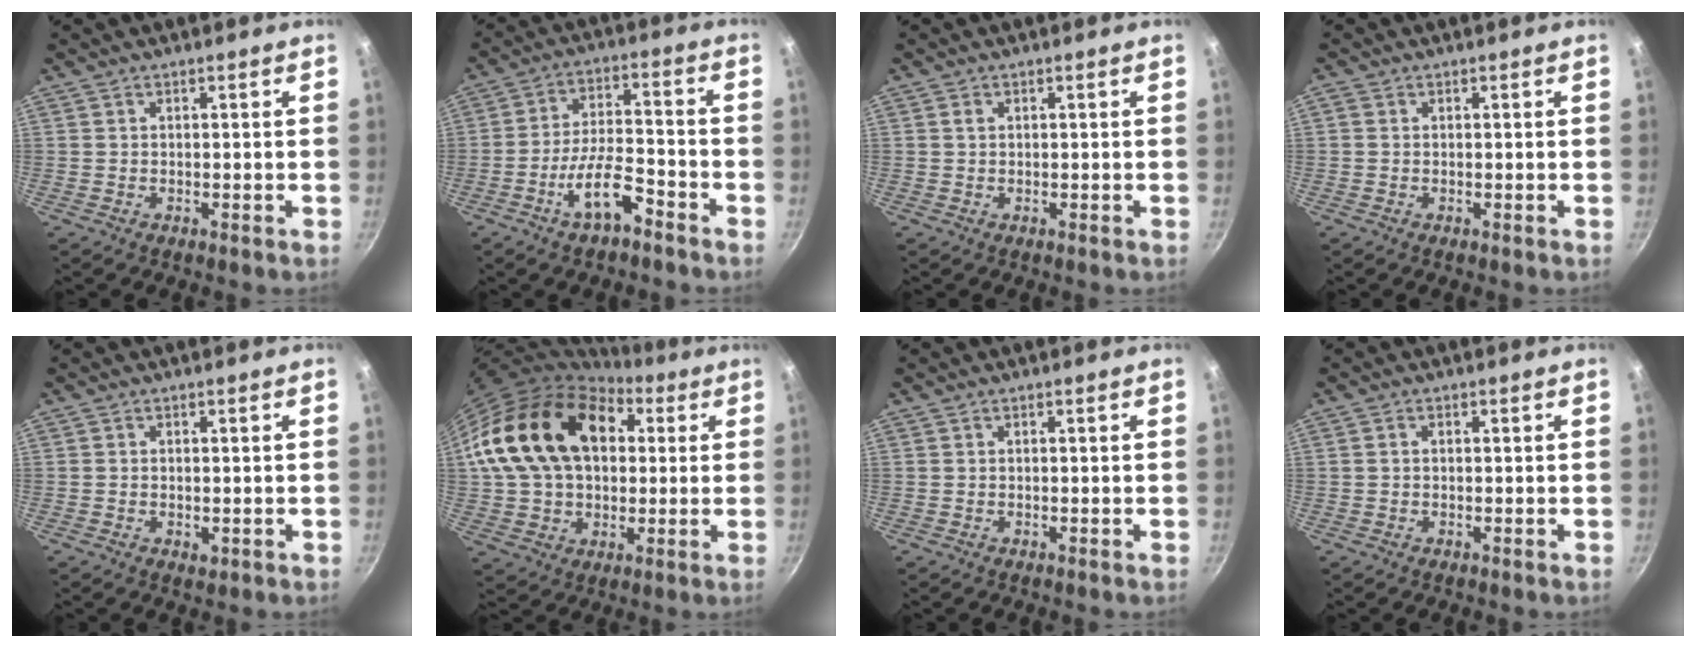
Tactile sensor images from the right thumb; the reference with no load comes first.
{"total": 9.6, "force": [-5.5, 3.3, 7.1], "torque": [-0.121, 0.043, -0.099]}
{"total": 0.8, "force": [0.3, 0.7, 0.4], "torque": [-0.007, 0.001, 0.003]}
{"total": 0.7, "force": [0.0, 0.6, 0.5], "torque": [-0.012, 0.003, -0.002]}
{"total": 1.4, "force": [-0.2, 0.9, 1.0], "torque": [-0.013, -0.002, -0.002]}
{"total": 22.1, "force": [5.7, 15.5, 14.7], "torque": [-0.232, 0.019, 0.095]}
{"total": 0.0}
{"total": 0.9, "force": [0.1, 0.7, 0.6], "torque": [-0.011, 0.005, 0.001]}